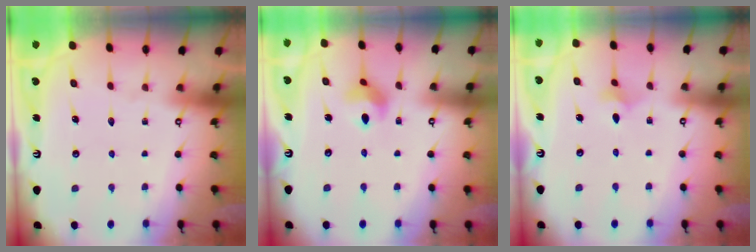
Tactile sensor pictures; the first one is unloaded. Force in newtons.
{"total": 6.5, "press": 6.5, "slide": 0.5}
{"total": 2.9, "press": 2.9, "slide": 0.5}